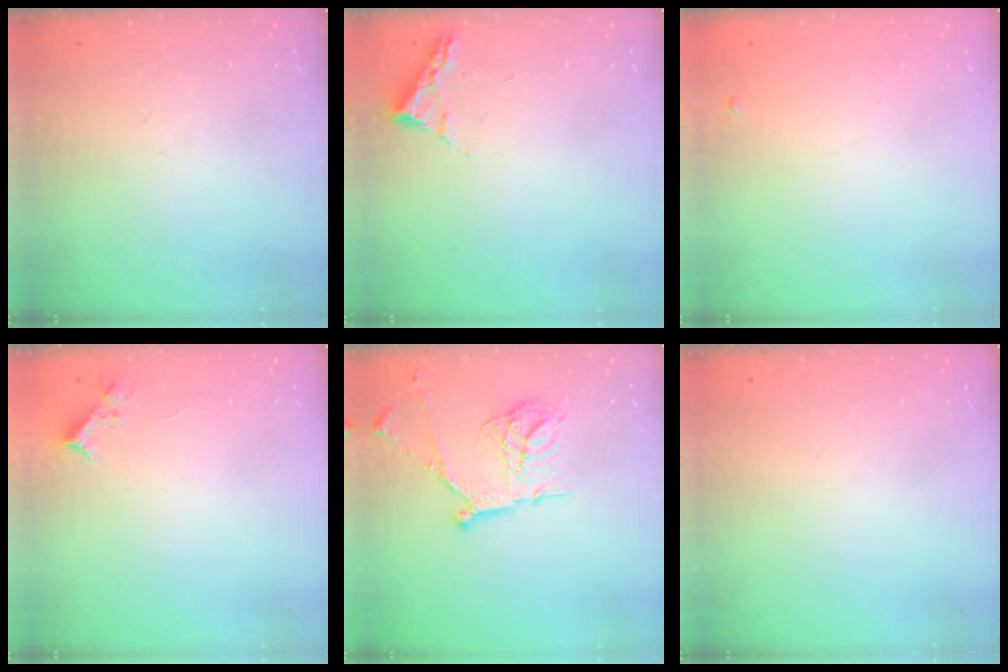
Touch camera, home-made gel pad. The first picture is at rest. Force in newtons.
{"total": 3.0, "press": 2.9, "slide": 0.4}
{"total": 3.9, "press": 3.8, "slide": 0.6}
{"total": 4.4, "press": 4.4, "slide": 0.5}
{"total": 17.9, "press": 17.8, "slide": 1.6}
{"total": 0.0}